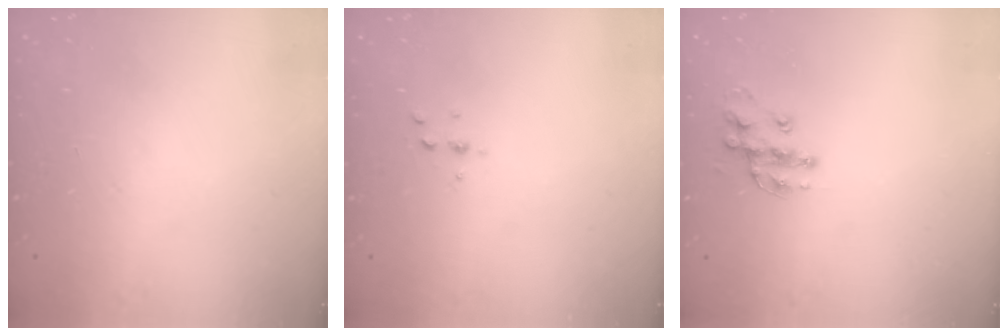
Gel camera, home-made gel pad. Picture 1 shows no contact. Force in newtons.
{"total": 2.5, "press": 2.4, "slide": 0.2}
{"total": 10.7, "press": 10.7, "slide": 0.6}